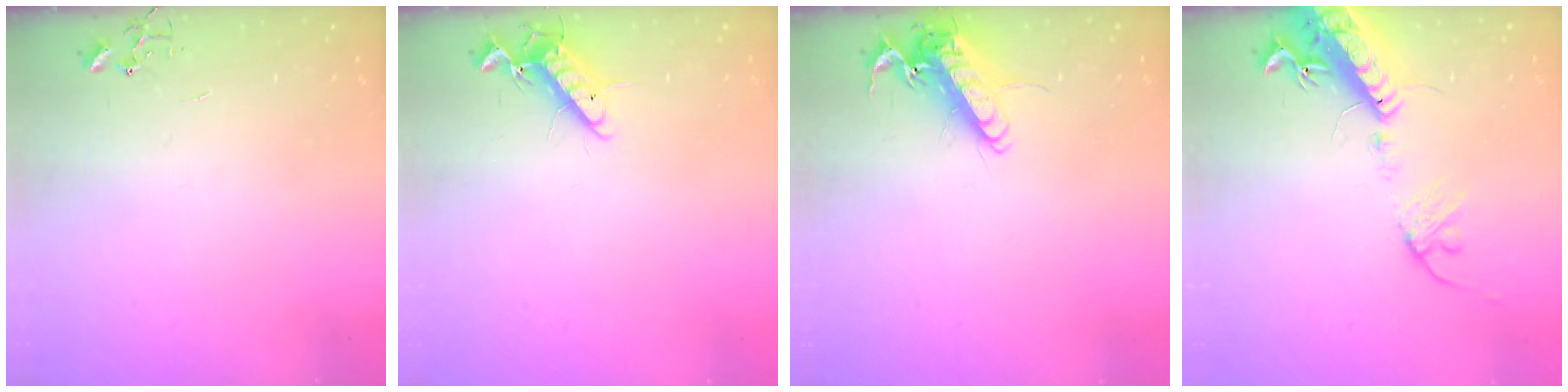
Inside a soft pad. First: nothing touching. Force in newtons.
{"total": 12.1, "press": 11.9, "slide": 2.0}
{"total": 12.8, "press": 12.6, "slide": 2.4}
{"total": 16.6, "press": 16.2, "slide": 3.8}